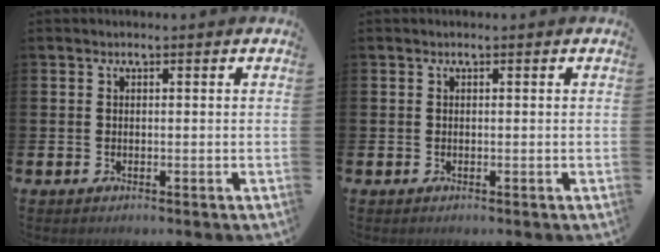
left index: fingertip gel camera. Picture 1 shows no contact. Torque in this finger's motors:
{"motor_torque": [-0.08, 0.10, 0.01, 0.00]}